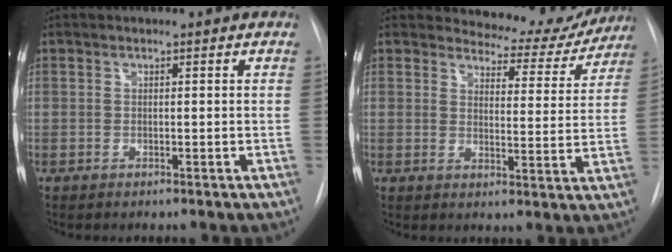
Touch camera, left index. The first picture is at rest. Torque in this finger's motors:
{"motor_torque": [0.43, -0.37, 0.01, -0.01]}